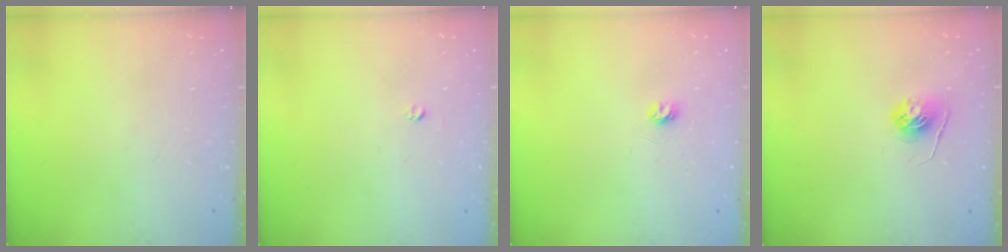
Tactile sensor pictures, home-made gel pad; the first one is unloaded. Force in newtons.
{"total": 2.5, "press": 2.5, "slide": 0.2}
{"total": 3.2, "press": 3.2, "slide": 0.3}
{"total": 5.6, "press": 5.5, "slide": 0.6}